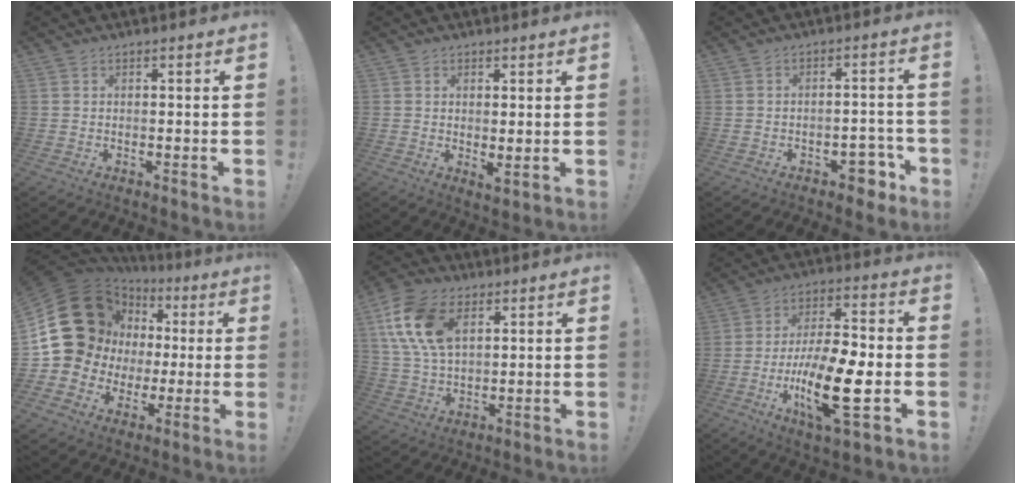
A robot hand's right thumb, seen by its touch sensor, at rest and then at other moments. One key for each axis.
{"total": 2.7, "fx": 1.5, "fy": 1.1, "fz": 1.9, "tx": -0.016, "ty": -0.016, "tz": 0.027}
{"total": 6.7, "fx": -3.6, "fy": 3.8, "fz": 4.1, "tx": -0.034, "ty": 0.023, "tz": -0.059}
{"total": 20.7, "fx": 4.8, "fy": 17.3, "fz": 10.3, "tx": -0.147, "ty": -0.047, "tz": 0.137}
{"total": 17.0, "fx": 6.6, "fy": 10.9, "fz": 11.3, "tx": -0.221, "ty": -0.015, "tz": 0.123}
{"total": 19.6, "fx": -5.4, "fy": 6.6, "fz": 17.6, "tx": -0.326, "ty": 0.011, "tz": -0.086}